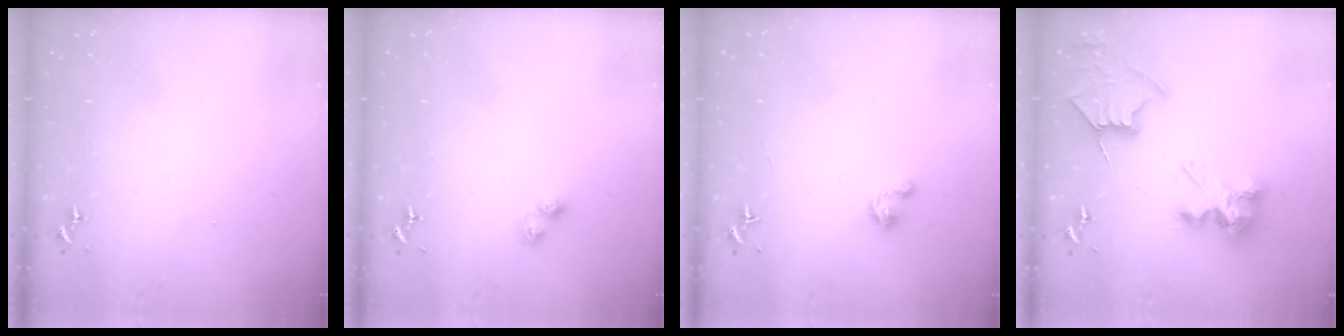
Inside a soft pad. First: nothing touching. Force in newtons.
{"total": 2.8, "press": 2.8, "slide": 0.5}
{"total": 2.7, "press": 2.7, "slide": 0.3}
{"total": 10.9, "press": 10.8, "slide": 1.3}